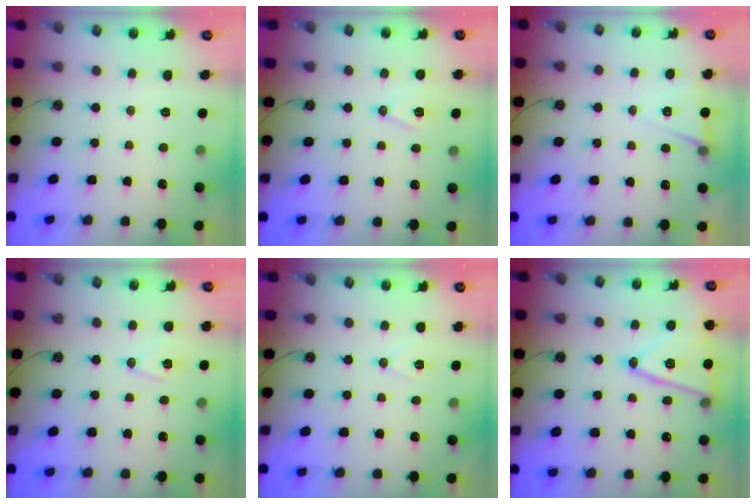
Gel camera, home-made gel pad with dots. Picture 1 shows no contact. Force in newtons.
{"total": 9.4, "press": 8.7, "slide": 3.5}
{"total": 6.1, "press": 4.0, "slide": 4.6}
{"total": 7.8, "press": 7.4, "slide": 2.5}
{"total": 5.6, "press": 4.2, "slide": 3.8}
{"total": 14.9, "press": 14.6, "slide": 3.1}